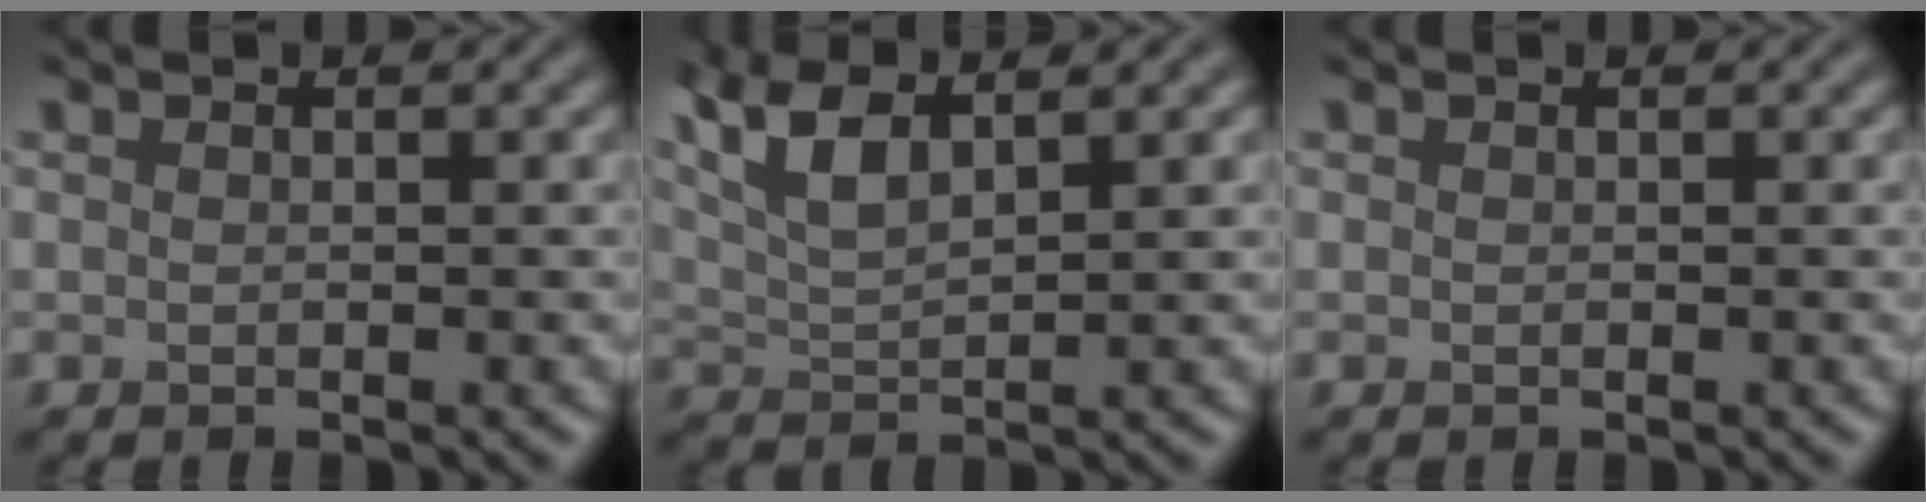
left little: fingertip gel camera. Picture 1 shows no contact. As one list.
[{"total": 6.4, "force": [3.9, 2.3, 4.5], "torque": [-0.094, 0.023, 0.066]}, {"total": 0.0}]